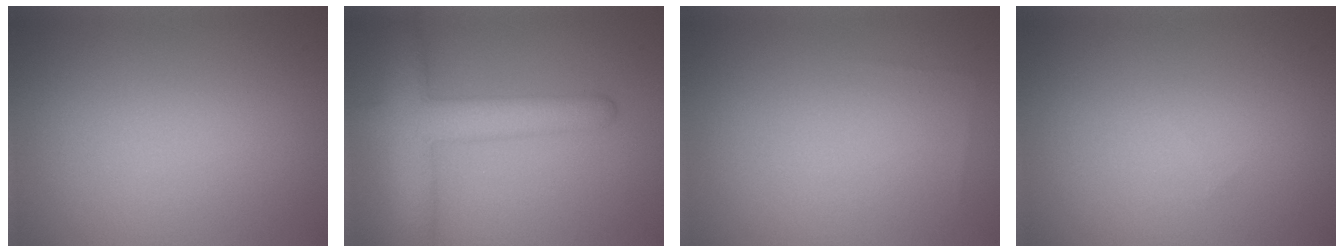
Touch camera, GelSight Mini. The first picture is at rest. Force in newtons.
{"total": 6.3, "press": 6.3, "slide": 0.4}
{"total": 0.0}
{"total": 0.0}